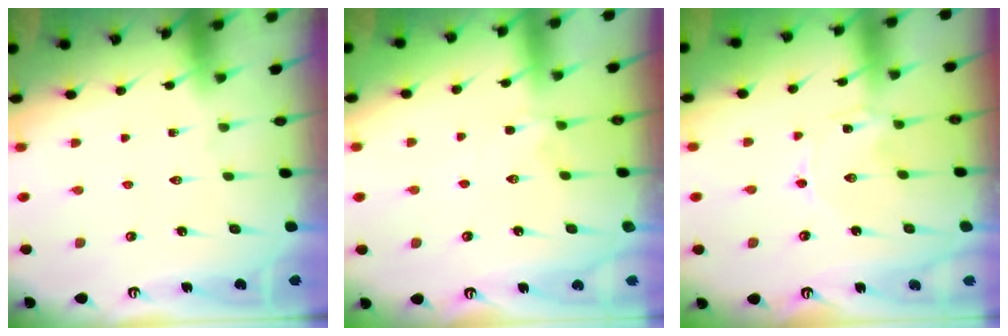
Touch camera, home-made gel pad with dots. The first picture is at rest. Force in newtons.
{"total": 1.1, "press": 0.9, "slide": 0.6}
{"total": 0.0}